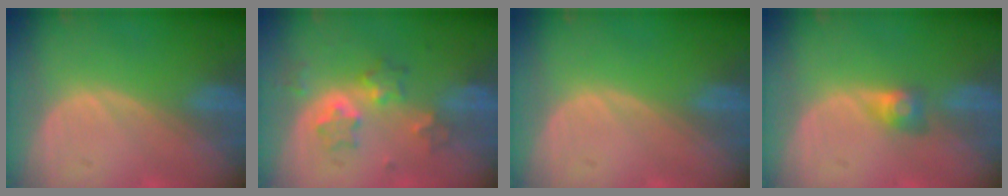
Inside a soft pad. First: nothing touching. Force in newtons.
{"total": 6.6, "press": 5.7, "slide": 3.2}
{"total": 0.0}
{"total": 2.9, "press": 2.4, "slide": 1.5}